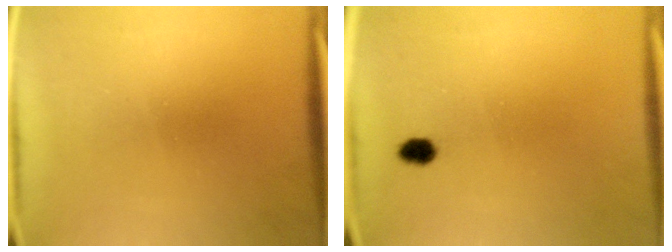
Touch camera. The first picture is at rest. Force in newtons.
{"total": 2.3}